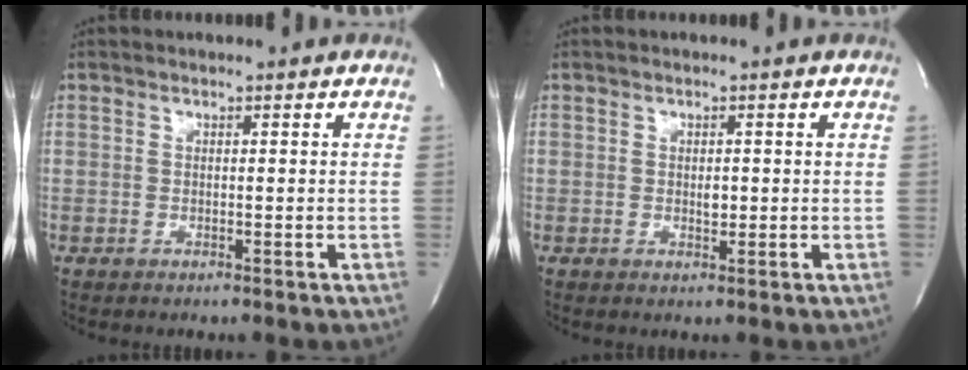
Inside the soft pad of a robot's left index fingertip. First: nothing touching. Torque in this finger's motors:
{"motor_torque": [0.17, -0.07, 0.00, 0.00]}